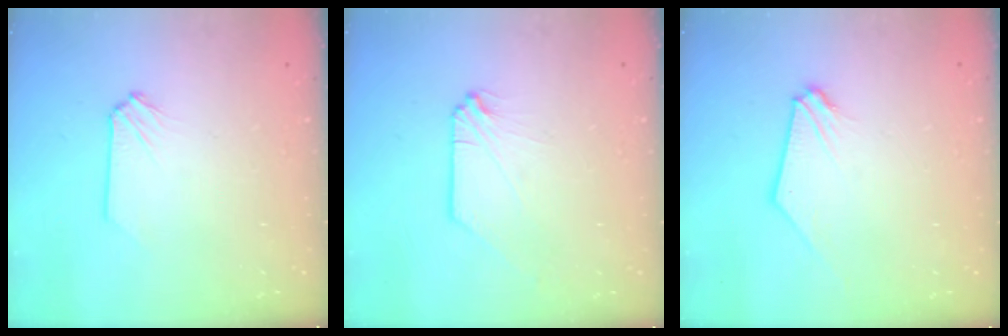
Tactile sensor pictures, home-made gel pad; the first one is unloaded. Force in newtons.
{"total": 0.0}
{"total": 0.7, "press": 0.7, "slide": 0.1}